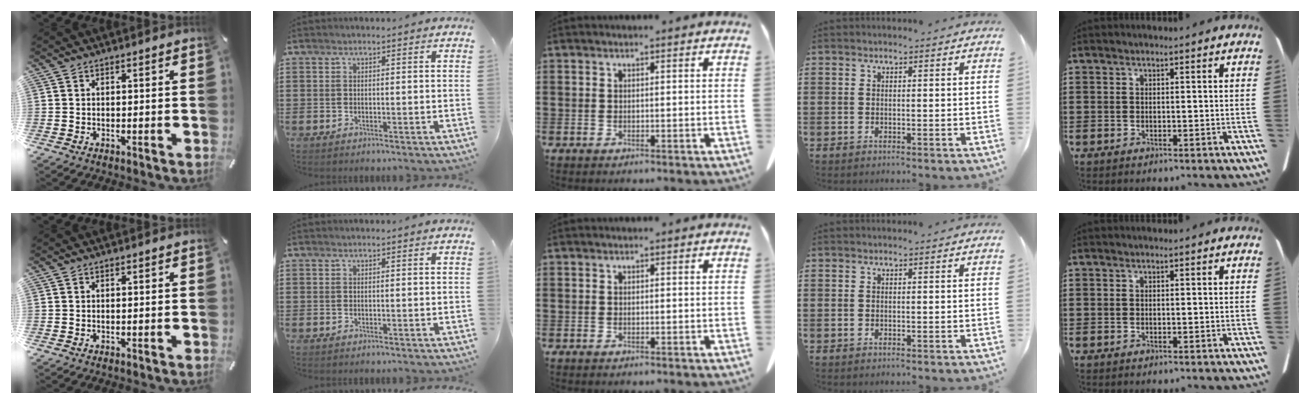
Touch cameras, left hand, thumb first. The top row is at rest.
{}